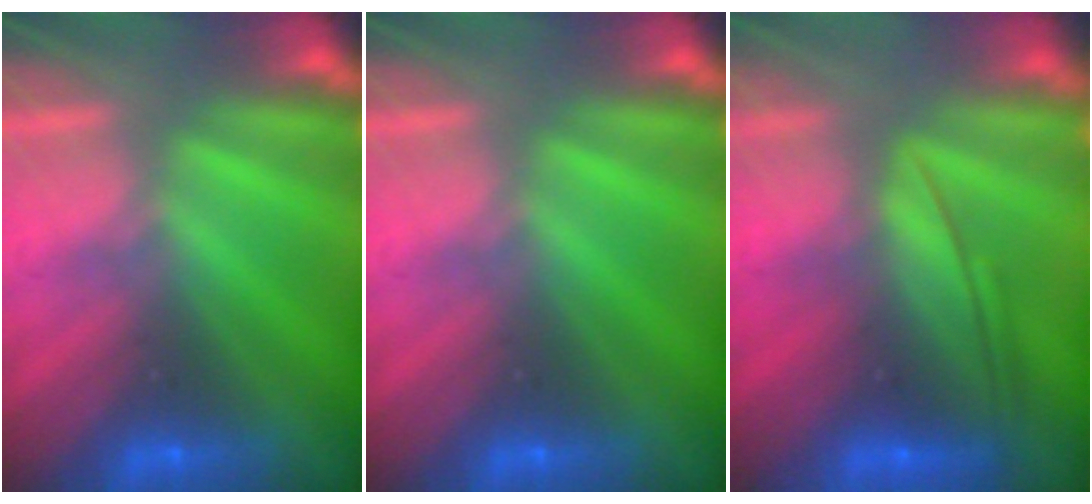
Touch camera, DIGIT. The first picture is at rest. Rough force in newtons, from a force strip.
{"total": 0.0}
{"total": 6.6}